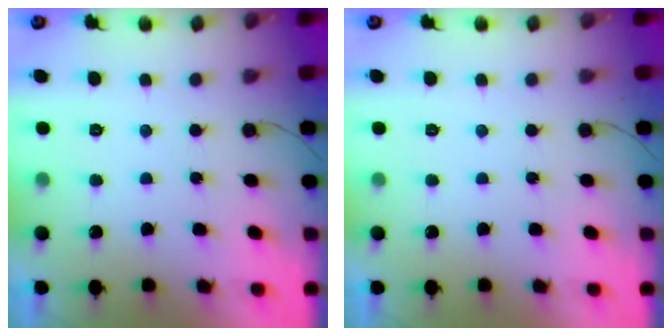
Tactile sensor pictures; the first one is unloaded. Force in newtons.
{"total": 0.0}